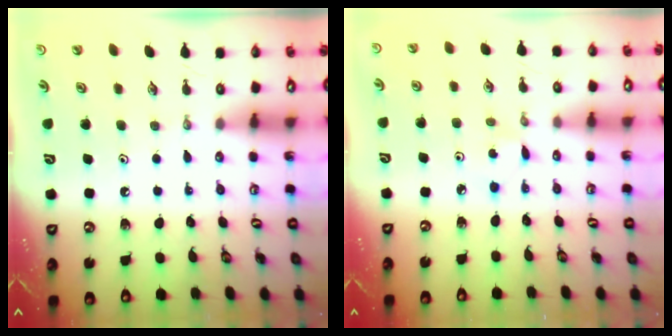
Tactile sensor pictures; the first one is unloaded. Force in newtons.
{"total": 2.6, "press": 2.6, "slide": 0.2}